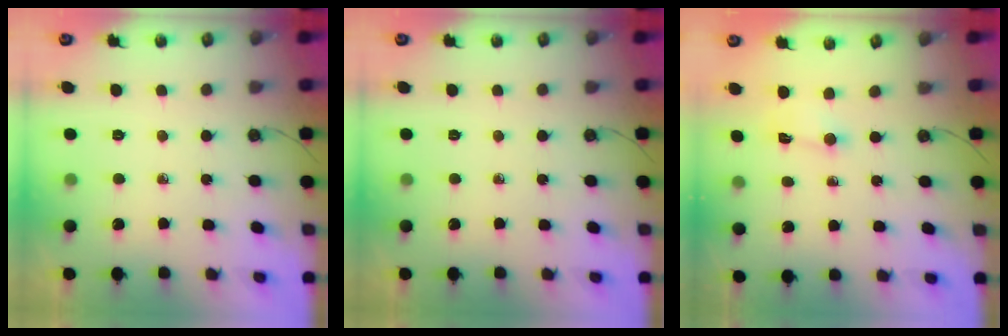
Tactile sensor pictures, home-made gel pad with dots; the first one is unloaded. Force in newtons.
{"total": 0.0}
{"total": 0.8, "press": 0.7, "slide": 0.5}